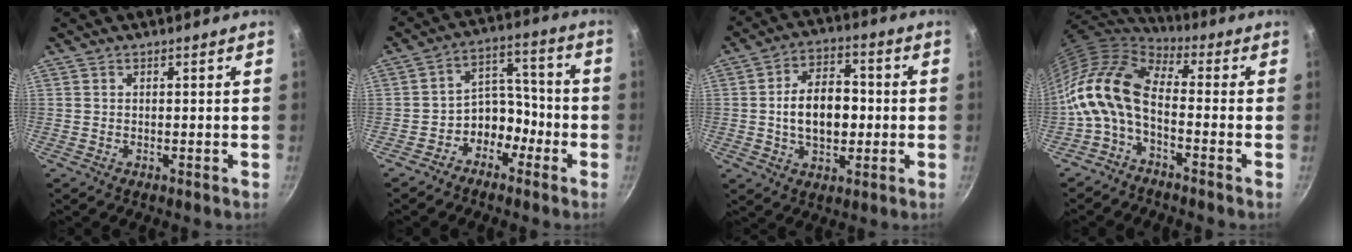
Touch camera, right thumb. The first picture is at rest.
{"total": 8.0, "force": [-4.4, 5.8, 3.2], "torque": [-0.003, 0.069, -0.078]}
{"total": 12.2, "force": [-0.6, 7.8, 9.3], "torque": [-0.126, 0.020, -0.013]}
{"total": 12.7, "force": [-2.3, 6.7, 10.6], "torque": [-0.212, 0.026, -0.057]}